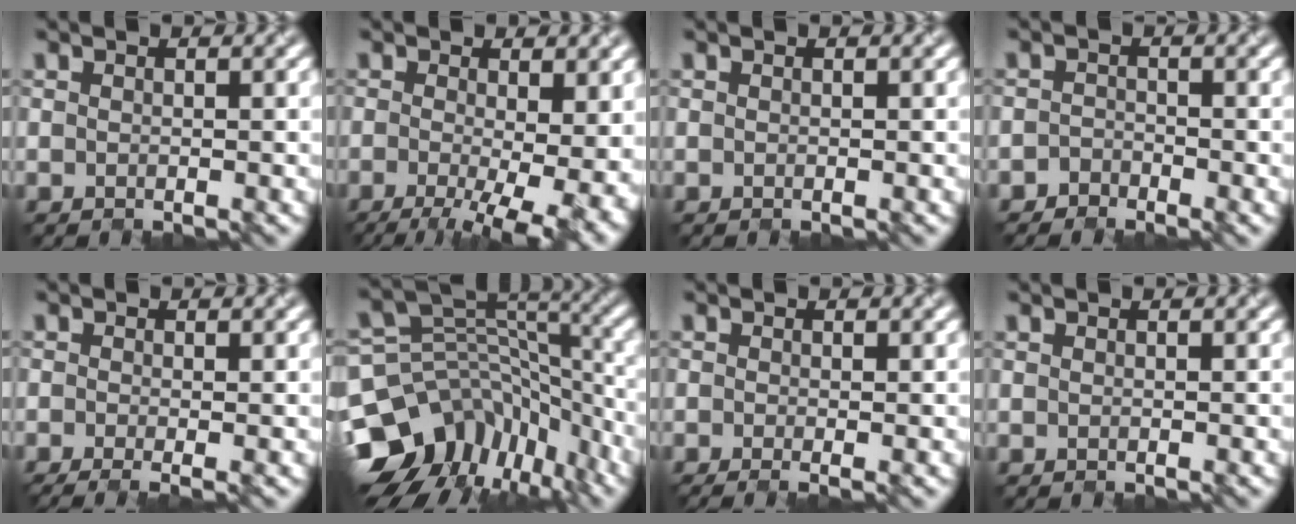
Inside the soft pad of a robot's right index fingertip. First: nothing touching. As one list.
[{"total": 9.6, "force": [-2.2, 3.3, 8.7], "torque": [-0.109, -0.019, -0.021]}, {"total": 0.0}, {"total": 1.2, "force": [-1.1, 0.6, 0.0], "torque": [0.005, 0.002, -0.023]}, {"total": 2.7, "force": [-1.1, 0.7, 2.4], "torque": [-0.039, -0.017, -0.018]}, {"total": 13.2, "force": [-8.0, 8.6, 6.0], "torque": [-0.137, 0.021, -0.127]}, {"total": 1.1, "force": [-0.5, 0.0, 1.0], "torque": [-0.019, -0.011, -0.011]}, {"total": 0.0}]